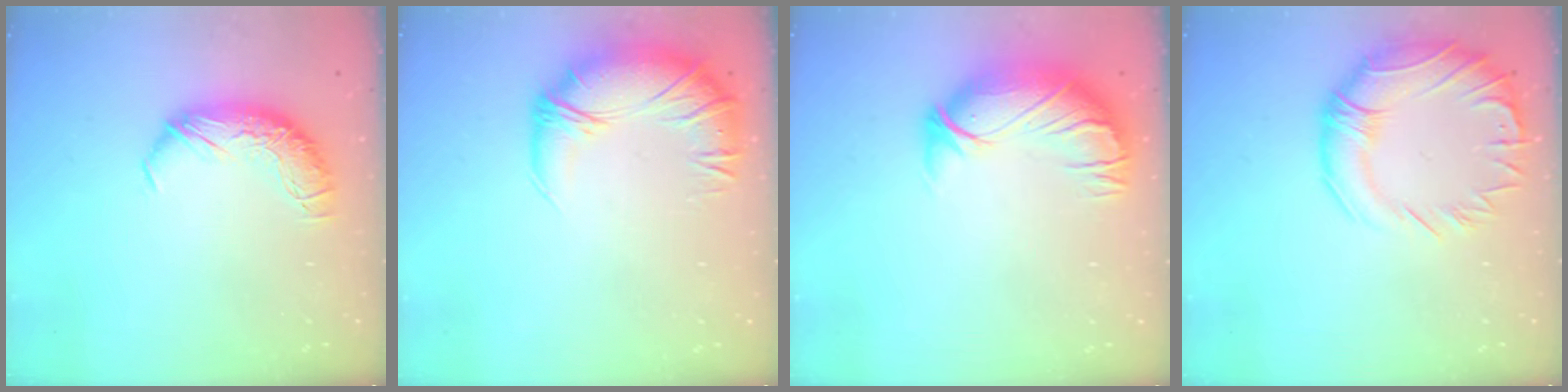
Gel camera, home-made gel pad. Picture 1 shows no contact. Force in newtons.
{"total": 2.7, "press": 0.8, "slide": 2.6}
{"total": 2.9, "press": 0.4, "slide": 2.9}
{"total": 4.6, "press": 3.7, "slide": 2.8}